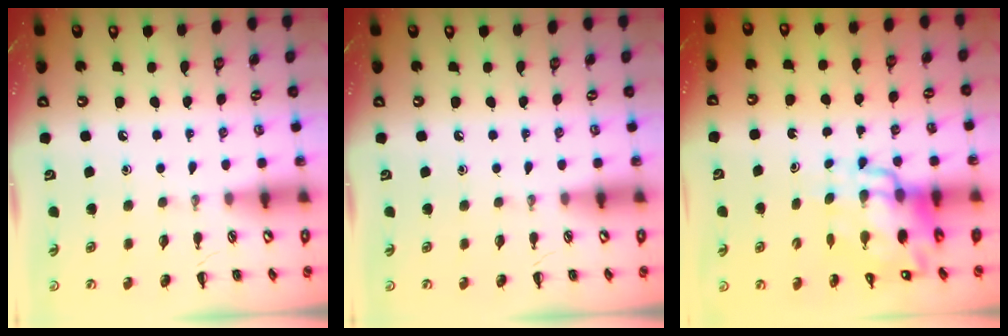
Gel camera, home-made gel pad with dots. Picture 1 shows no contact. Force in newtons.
{"total": 0.0}
{"total": 12.2, "press": 11.6, "slide": 3.5}